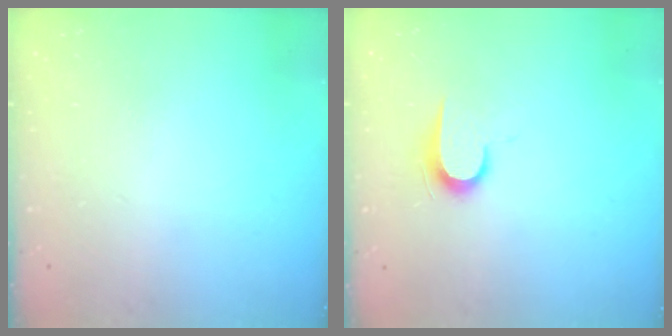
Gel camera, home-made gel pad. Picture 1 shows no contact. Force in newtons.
{"total": 6.4, "press": 6.3, "slide": 0.7}